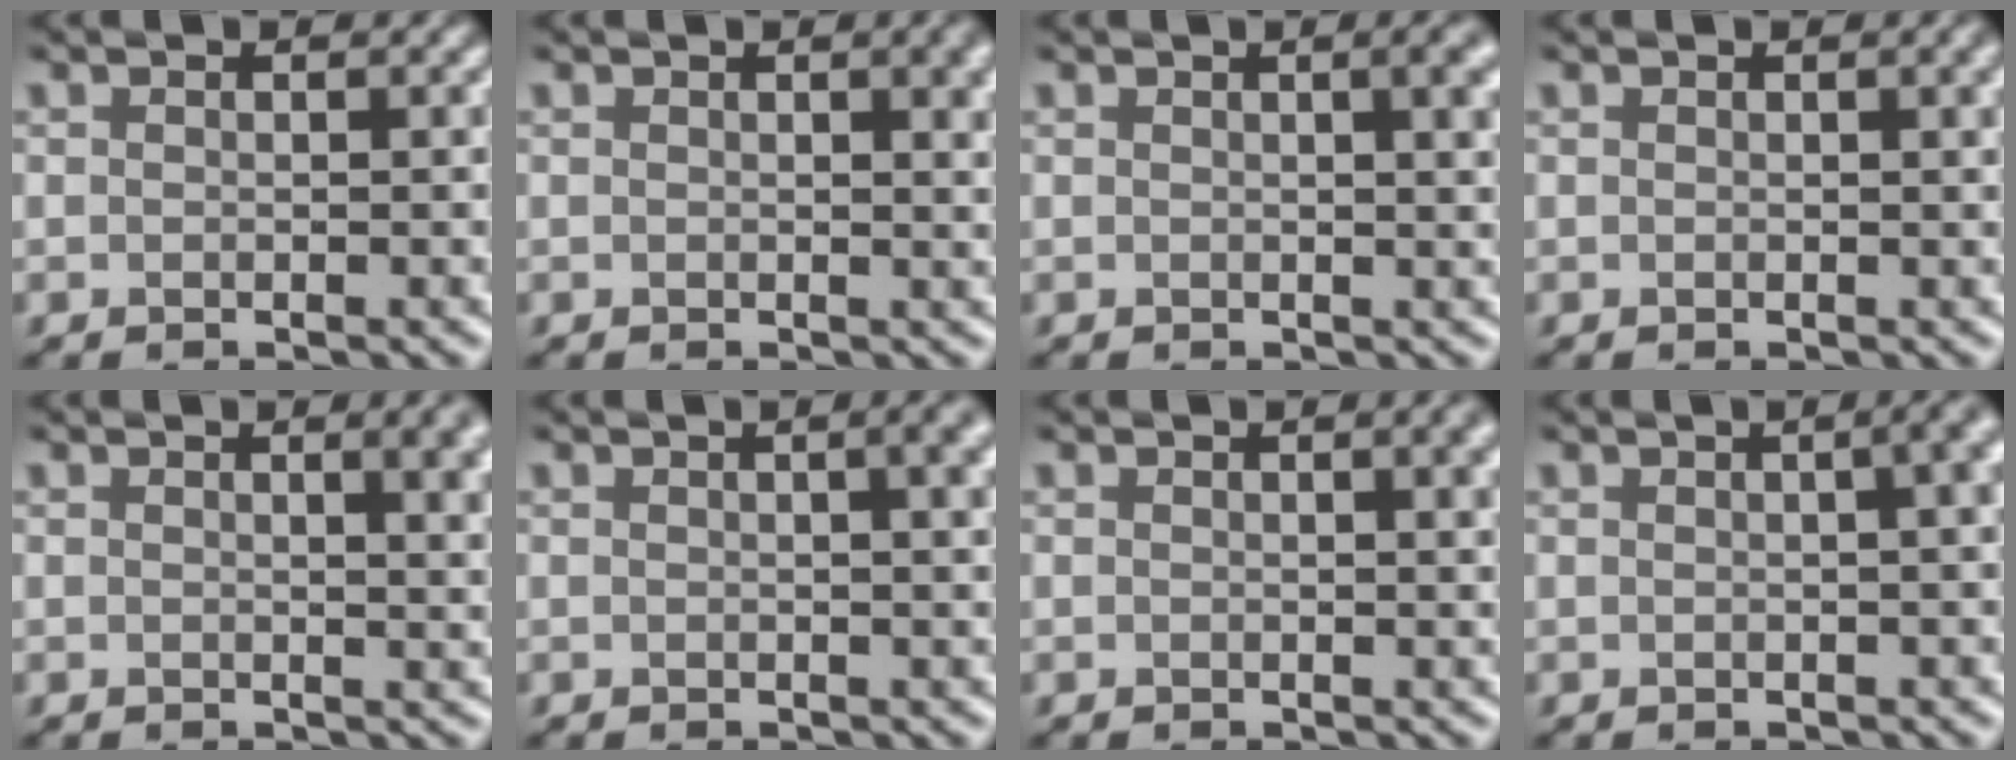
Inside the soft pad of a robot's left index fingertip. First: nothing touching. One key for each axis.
{"total": 3.1, "fx": 1.2, "fy": 1.1, "fz": 2.6, "tx": -0.021, "ty": 0.004, "tz": 0.015}
{"total": 4.1, "fx": 1.3, "fy": 1.6, "fz": 3.6, "tx": -0.024, "ty": 0.013, "tz": 0.009}
{"total": 1.9, "fx": 0.7, "fy": 0.6, "fz": 1.7, "tx": -0.015, "ty": 0.005, "tz": 0.008}
{"total": 5.0, "fx": 1.7, "fy": 2.1, "fz": 4.2, "tx": -0.023, "ty": 0.011, "tz": 0.018}
{"total": 5.2, "fx": 1.8, "fy": 2.3, "fz": 4.4, "tx": -0.023, "ty": 0.026, "tz": 0.000}
{"total": 3.0, "fx": 1.1, "fy": 1.0, "fz": 2.6, "tx": -0.019, "ty": 0.007, "tz": 0.012}
{"total": 8.3, "fx": 2.4, "fy": 4.4, "fz": 6.6, "tx": -0.006, "ty": 0.053, "tz": -0.011}